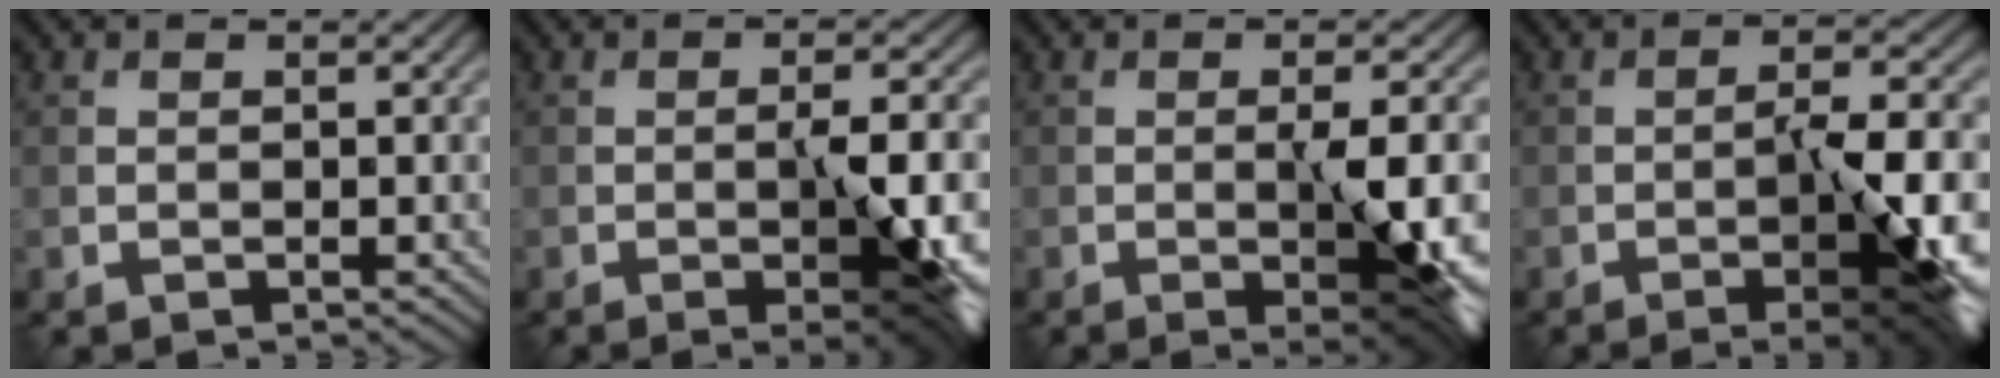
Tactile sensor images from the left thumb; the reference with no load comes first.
{"total": 7.6, "force": [-2.0, 1.7, 7.2], "torque": [-0.114, -0.008, -0.023]}
{"total": 7.0, "force": [-1.5, 1.4, 6.7], "torque": [-0.109, -0.008, -0.016]}
{"total": 9.8, "force": [-3.3, 2.2, 9.0], "torque": [-0.137, -0.004, -0.045]}